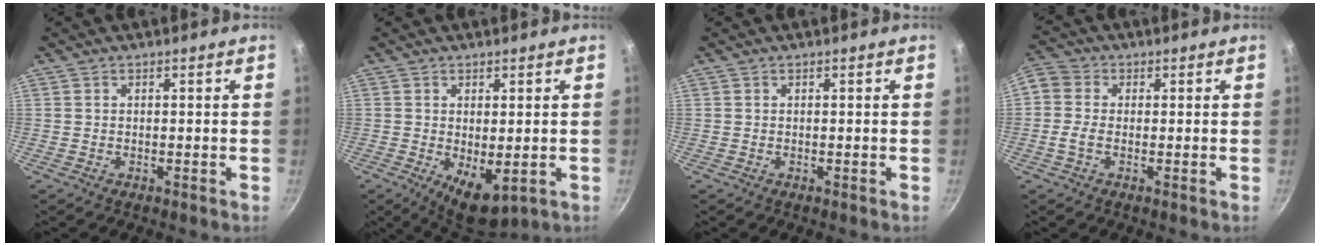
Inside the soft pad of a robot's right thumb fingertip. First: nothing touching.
{"total": 7.0, "force": [-0.9, 3.3, 6.1], "torque": [-0.075, -0.014, 0.001]}
{"total": 0.0}
{"total": 5.8, "force": [-0.6, 4.4, 3.8], "torque": [-0.083, 0.022, -0.027]}